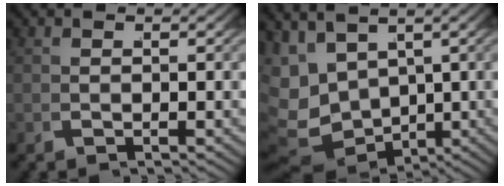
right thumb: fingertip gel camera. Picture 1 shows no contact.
{"total": 9.3, "force": [-0.5, 7.3, 5.7], "torque": [-0.145, -0.036, 0.010]}